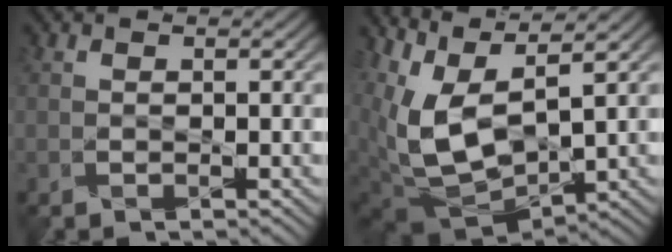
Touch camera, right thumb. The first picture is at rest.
{"total": 12.5, "force": [3.0, 5.1, 11.0], "torque": [-0.264, -0.002, 0.075]}